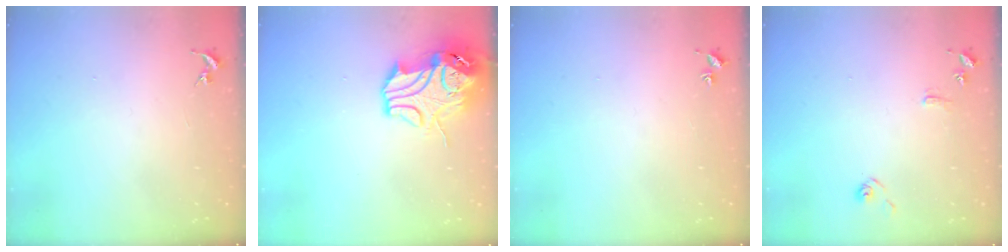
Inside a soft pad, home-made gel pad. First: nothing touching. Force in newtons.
{"total": 13.7, "press": 13.5, "slide": 2.1}
{"total": 2.0, "press": 2.0, "slide": 0.2}
{"total": 10.0, "press": 9.9, "slide": 0.9}